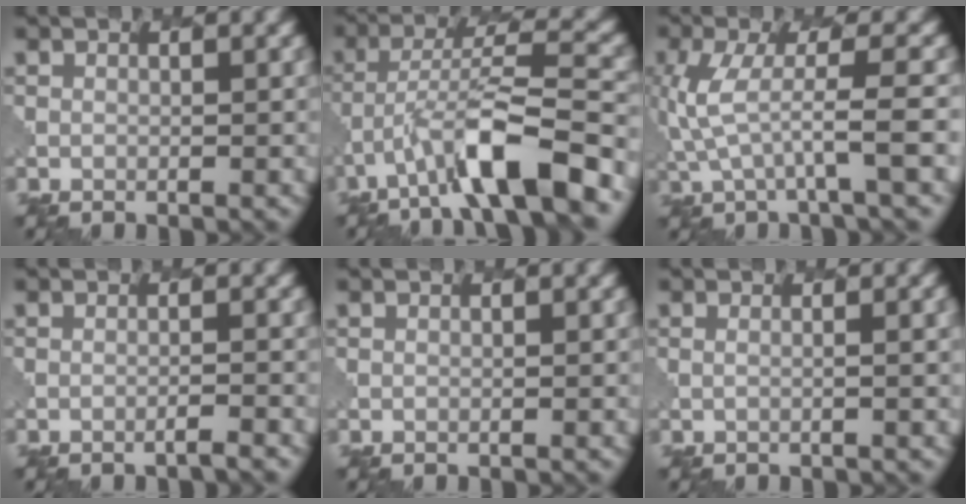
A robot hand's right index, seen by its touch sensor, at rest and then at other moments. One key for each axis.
{"total": 8.9, "fx": -5.0, "fy": 1.8, "fz": 7.1, "tx": -0.126, "ty": 0.014, "tz": -0.082}
{"total": 5.1, "fx": -0.1, "fy": 0.9, "fz": 5.0, "tx": -0.113, "ty": 0.006, "tz": -0.001}
{"total": 1.2, "fx": -0.8, "fy": 0.1, "fz": 0.9, "tx": 0.000, "ty": 0.002, "tz": -0.021}
{"total": 0.0}
{"total": 1.7, "fx": 0.4, "fy": 0.7, "fz": 1.5, "tx": -0.013, "ty": -0.005, "tz": -0.007}